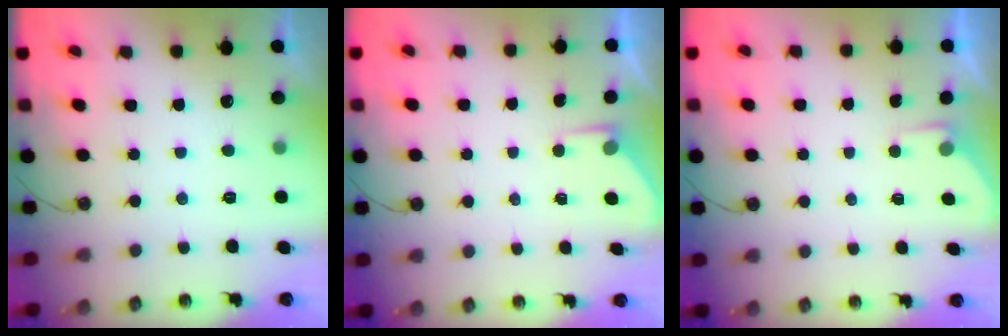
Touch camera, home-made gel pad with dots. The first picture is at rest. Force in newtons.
{"total": 3.1, "press": 3.1, "slide": 0.4}
{"total": 1.8, "press": 1.7, "slide": 0.4}